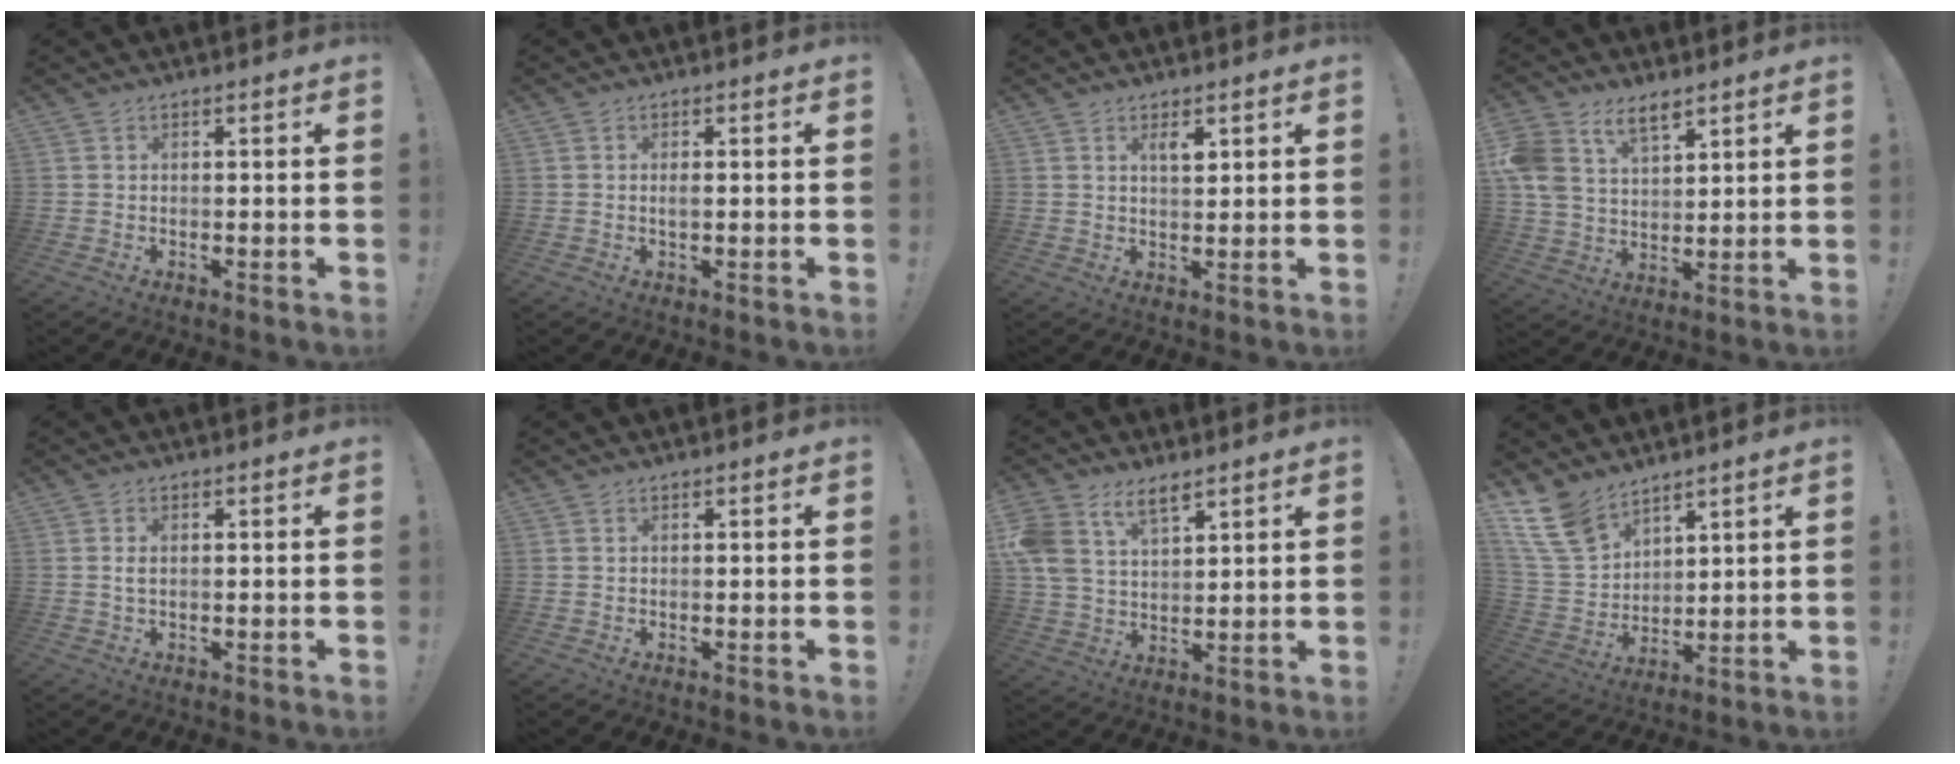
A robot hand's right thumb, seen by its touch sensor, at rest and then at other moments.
{"total": 1.1, "force": [0.1, 0.3, 1.1], "torque": [-0.013, -0.002, -0.001]}
{"total": 3.2, "force": [1.9, 1.3, 2.2], "torque": [-0.023, -0.014, 0.028]}
{"total": 11.5, "force": [7.5, 6.8, 5.6], "torque": [-0.112, -0.030, 0.149]}
{"total": 1.5, "force": [0.2, 0.7, 1.3], "torque": [-0.018, 0.001, 0.002]}
{"total": 0.0}
{"total": 10.7, "force": [6.9, 6.1, 5.5], "torque": [-0.105, -0.027, 0.137]}
{"total": 14.1, "force": [10.3, 7.8, 5.7], "torque": [-0.128, -0.058, 0.203]}